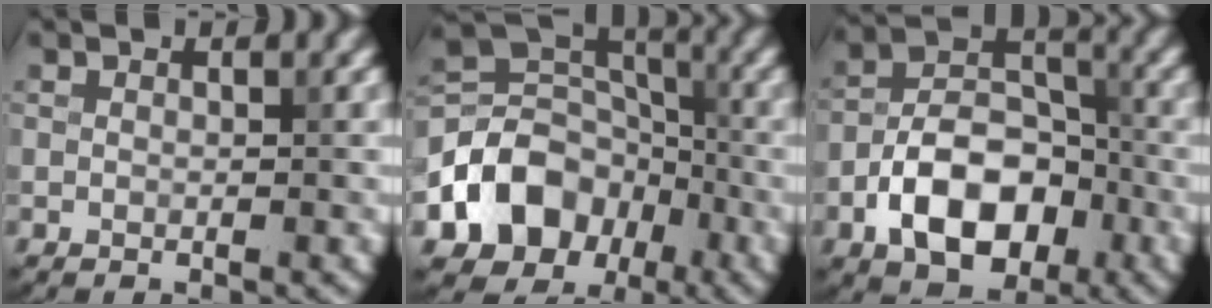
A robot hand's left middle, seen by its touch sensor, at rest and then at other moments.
{"total": 8.7, "force": [-3.5, 6.9, 4.0], "torque": [-0.060, -0.002, -0.070]}
{"total": 8.2, "force": [-3.4, 5.0, 5.5], "torque": [-0.090, 0.006, -0.063]}